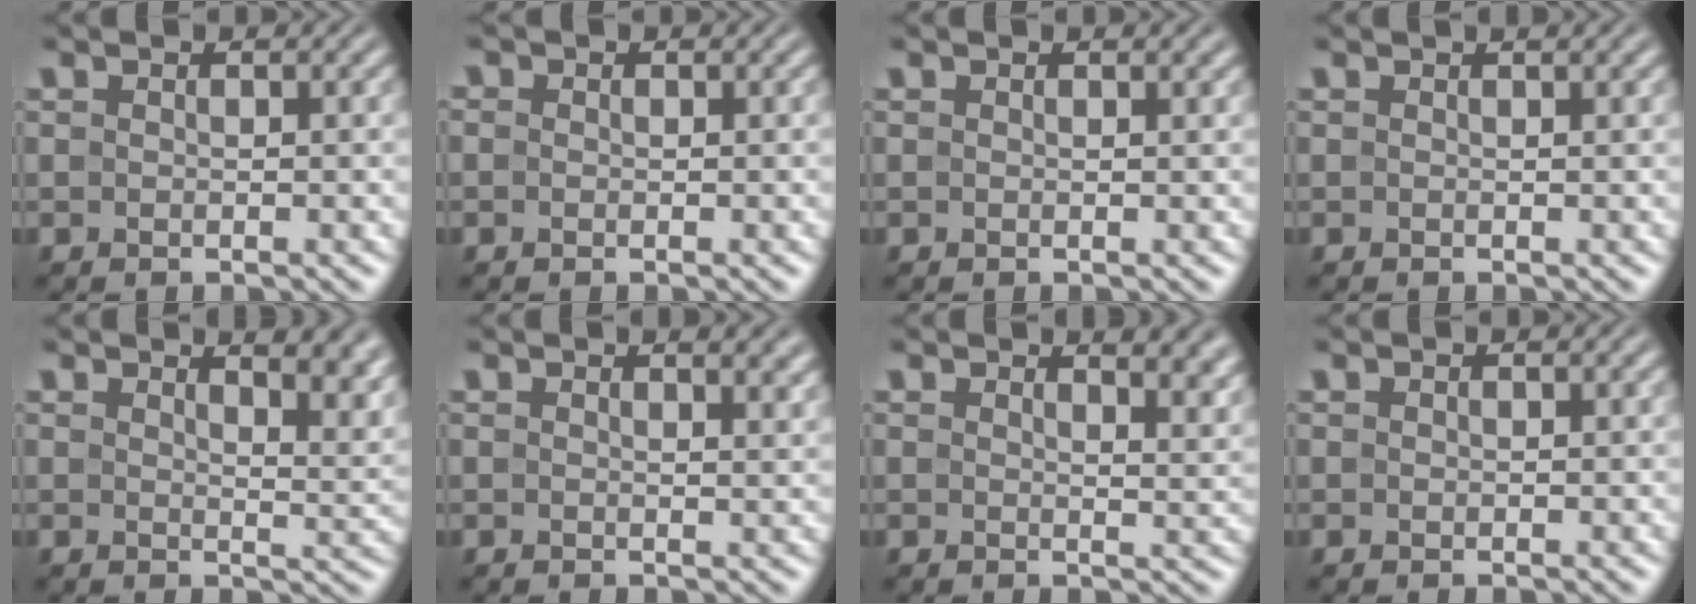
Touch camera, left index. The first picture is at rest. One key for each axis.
{"total": 0.7, "fx": 0.1, "fy": 0.6, "fz": 0.2, "tx": -0.002, "ty": -0.005, "tz": -0.003}
{"total": 0.6, "fx": 0.5, "fy": 0.1, "fz": 0.3, "tx": -0.004, "ty": 0.002, "tz": 0.008}
{"total": 0.7, "fx": 0.4, "fy": 0.1, "fz": 0.5, "tx": -0.006, "ty": 0.004, "tz": 0.005}
{"total": 6.5, "fx": 4.4, "fy": 2.7, "fz": 4.1, "tx": -0.024, "ty": 0.011, "tz": 0.050}
{"total": 2.3, "fx": 1.6, "fy": 0.8, "fz": 1.5, "tx": -0.007, "ty": 0.002, "tz": 0.022}
{"total": 5.0, "fx": 3.5, "fy": 2.1, "fz": 3.0, "tx": -0.016, "ty": 0.012, "tz": 0.039}
{"total": 0.0}